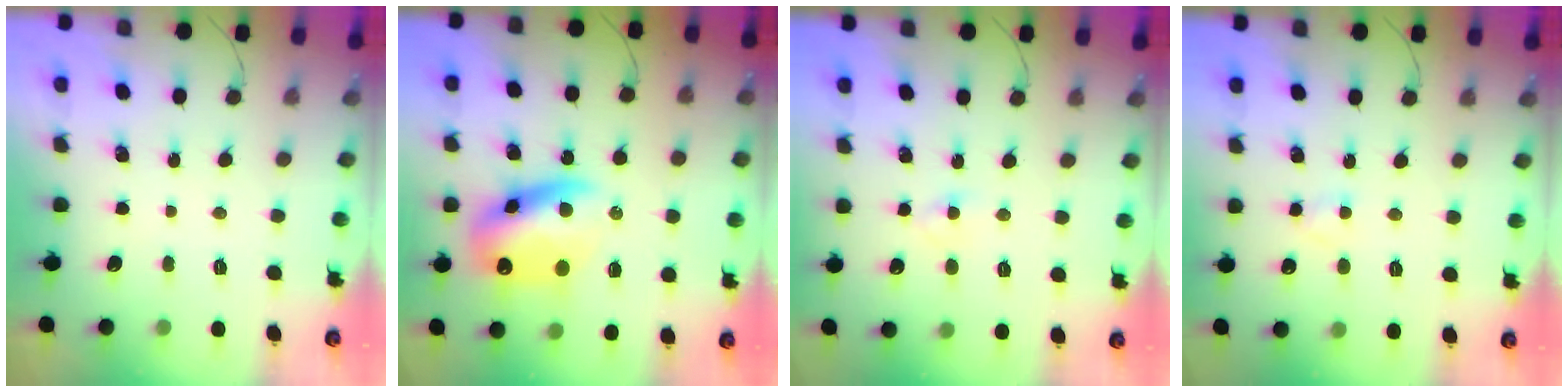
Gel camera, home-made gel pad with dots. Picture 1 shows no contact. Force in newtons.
{"total": 14.5, "press": 14.1, "slide": 3.5}
{"total": 2.5, "press": 2.4, "slide": 0.6}
{"total": 2.3, "press": 2.1, "slide": 1.0}